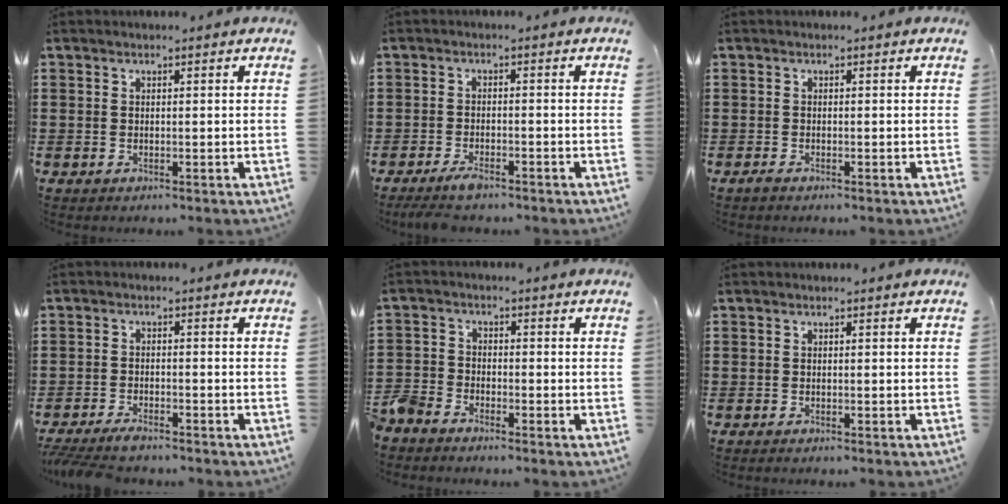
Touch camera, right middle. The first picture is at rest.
{"total": 2.7, "force": [-2.2, 0.7, 1.4], "torque": [-0.031, 0.000, -0.044]}
{"total": 0.6, "force": [-0.4, 0.1, 0.3], "torque": [-0.007, -0.003, -0.008]}
{"total": 2.7, "force": [-2.5, 0.4, 0.9], "torque": [-0.024, 0.000, -0.053]}
{"total": 3.7, "force": [-3.5, 1.1, 0.3], "torque": [-0.036, -0.006, -0.081]}
{"total": 0.0}